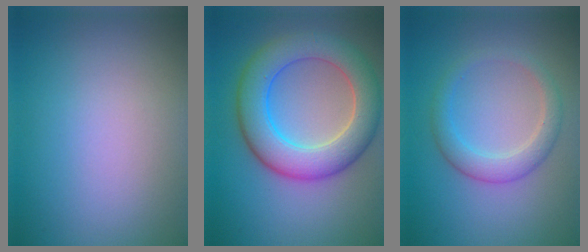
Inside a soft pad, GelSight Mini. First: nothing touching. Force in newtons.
{"total": 7.6, "press": 7.6, "slide": 0.2}
{"total": 2.8, "press": 2.8, "slide": 0.2}